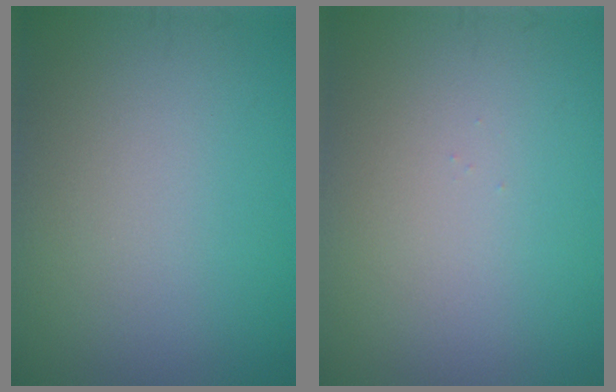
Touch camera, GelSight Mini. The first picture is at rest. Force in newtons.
{"total": 0.0}